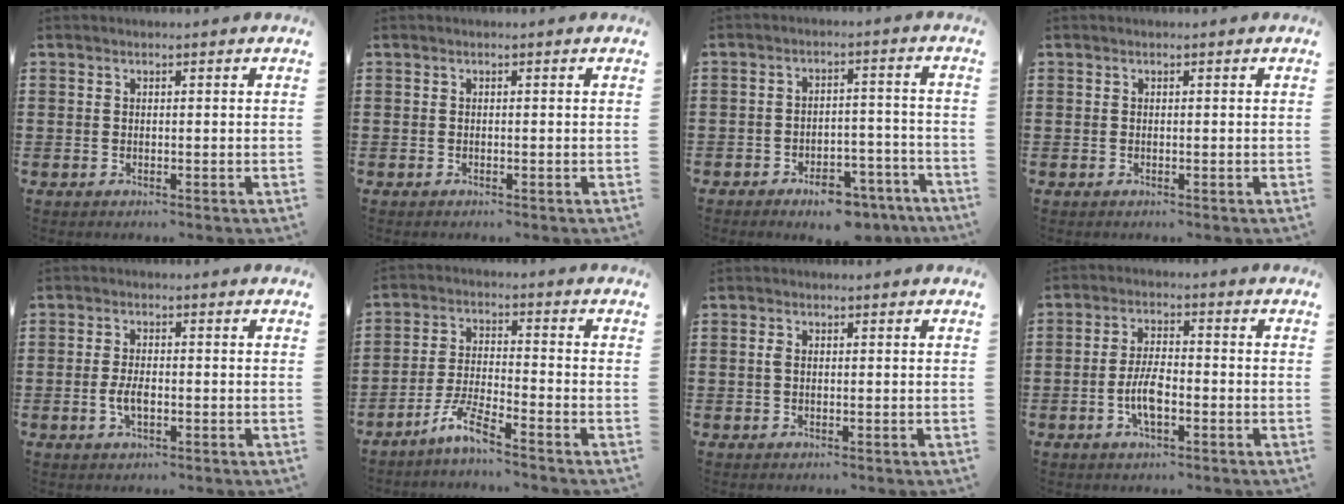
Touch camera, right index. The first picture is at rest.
{"total": 0.0}
{"total": 6.5, "force": [-5.9, 1.6, 2.2], "torque": [-0.030, 0.020, -0.108]}
{"total": 0.0}
{"total": 3.2, "force": [-0.7, 1.4, 2.7], "torque": [-0.065, -0.002, -0.018]}
{"total": 5.6, "force": [-4.7, -0.1, 3.1], "torque": [-0.081, -0.013, -0.095]}
{"total": 1.2, "force": [0.0, 0.5, 1.0], "torque": [-0.022, 0.004, -0.001]}
{"total": 5.6, "force": [-1.7, 2.2, 4.8], "torque": [-0.111, -0.001, -0.039]}